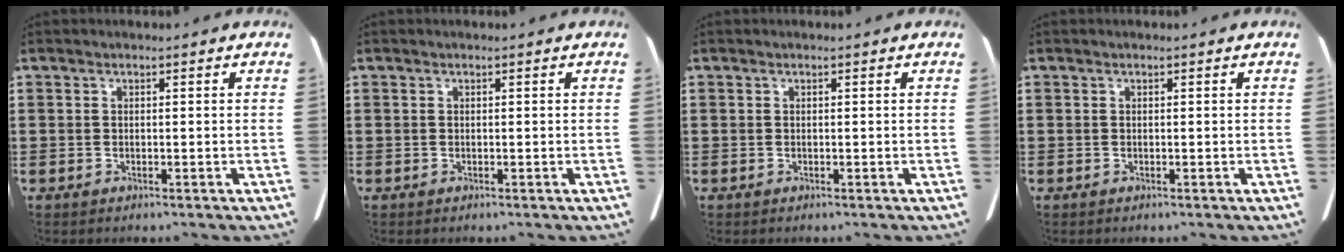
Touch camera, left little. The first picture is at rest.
{"total": 0.0}
{"total": 0.0}
{"total": 0.0}